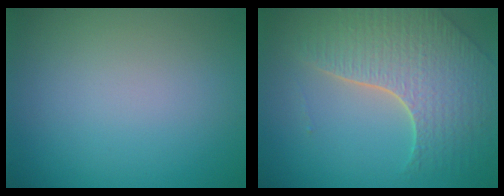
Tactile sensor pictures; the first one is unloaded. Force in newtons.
{"total": 7.2, "press": 5.2, "slide": 5.0}